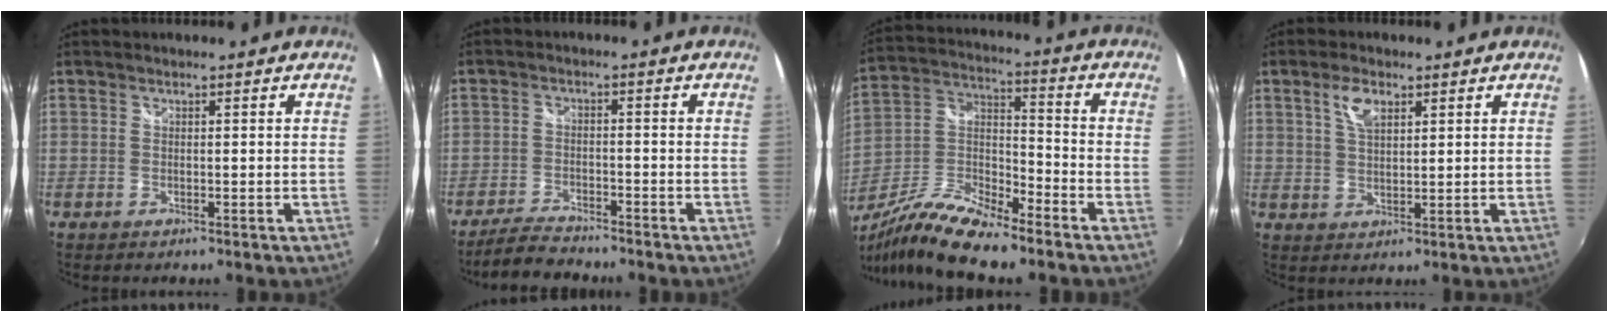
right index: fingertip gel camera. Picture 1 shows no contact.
{"total": 6.0, "force": [-5.5, 1.4, 2.0], "torque": [-0.063, -0.006, -0.099]}
{"total": 14.8, "force": [-10.7, 3.2, 9.8], "torque": [-0.215, -0.012, -0.208]}
{"total": 4.7, "force": [2.4, 2.2, 3.5], "torque": [-0.063, 0.006, 0.045]}